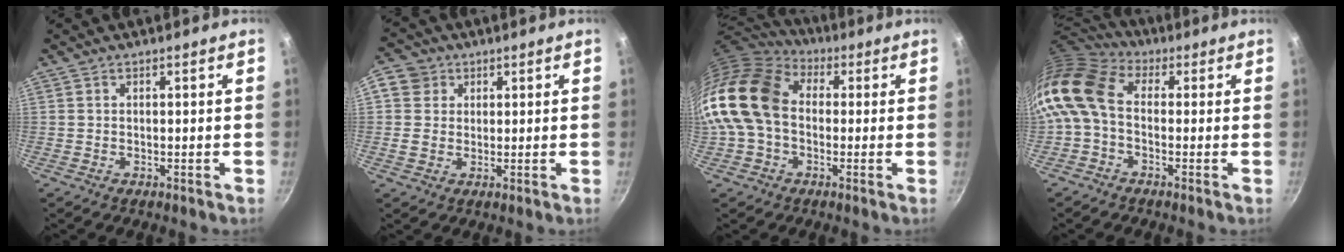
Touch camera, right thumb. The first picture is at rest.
{"total": 5.6, "force": [1.7, 5.1, 1.8], "torque": [0.004, 0.001, 0.020]}
{"total": 17.5, "force": [0.1, 12.9, 11.8], "torque": [-0.217, 0.036, -0.012]}
{"total": 11.0, "force": [-0.8, 7.5, 8.0], "torque": [-0.158, 0.029, -0.035]}